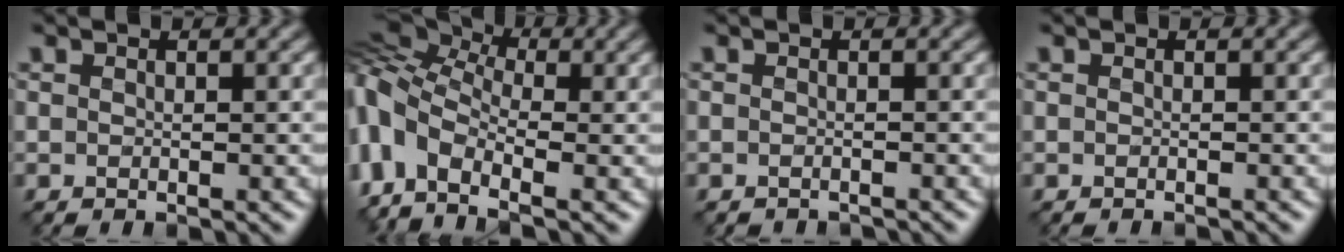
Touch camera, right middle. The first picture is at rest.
{"total": 9.7, "force": [-1.7, 6.4, 7.0], "torque": [-0.183, 0.006, -0.053]}
{"total": 1.8, "force": [-1.8, 0.1, 0.0], "torque": [0.004, -0.007, -0.023]}
{"total": 1.0, "force": [-1.0, 0.1, 0.3], "torque": [0.003, -0.002, -0.015]}